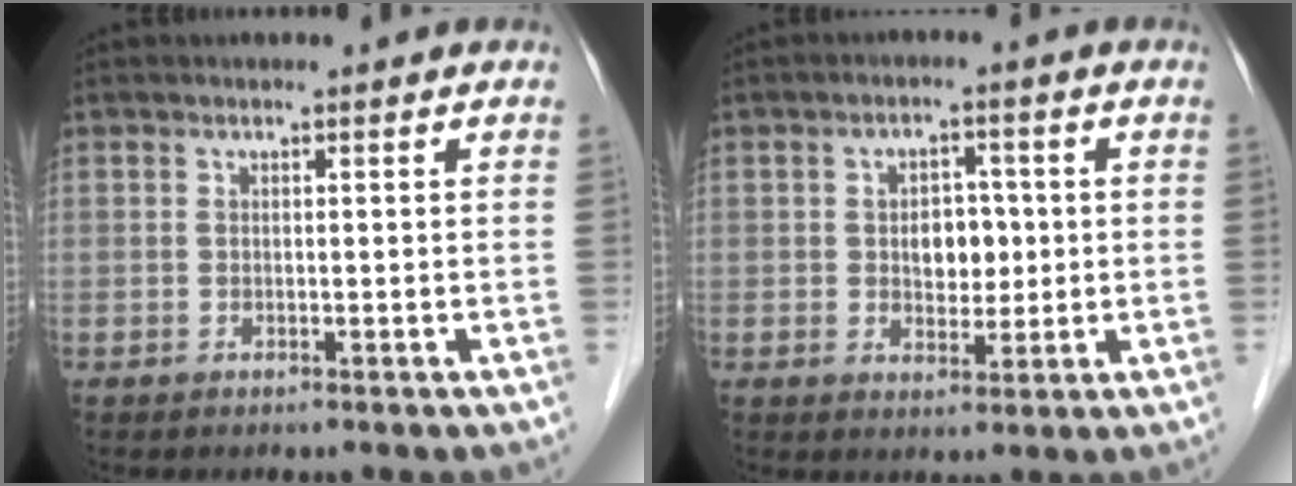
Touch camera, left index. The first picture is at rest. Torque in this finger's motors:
{"motor_torque": [0.19, 0.11, 0.05, 0.04]}